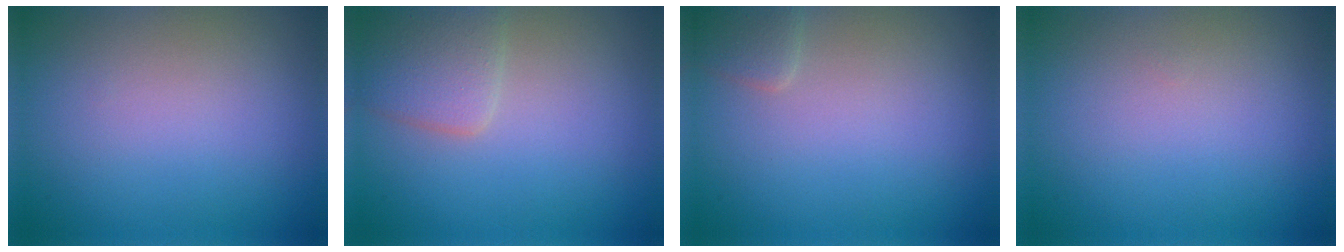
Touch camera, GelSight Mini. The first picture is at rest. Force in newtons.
{"total": 2.9, "press": 2.9, "slide": 0.2}
{"total": 1.4, "press": 1.4, "slide": 0.1}
{"total": 0.0}